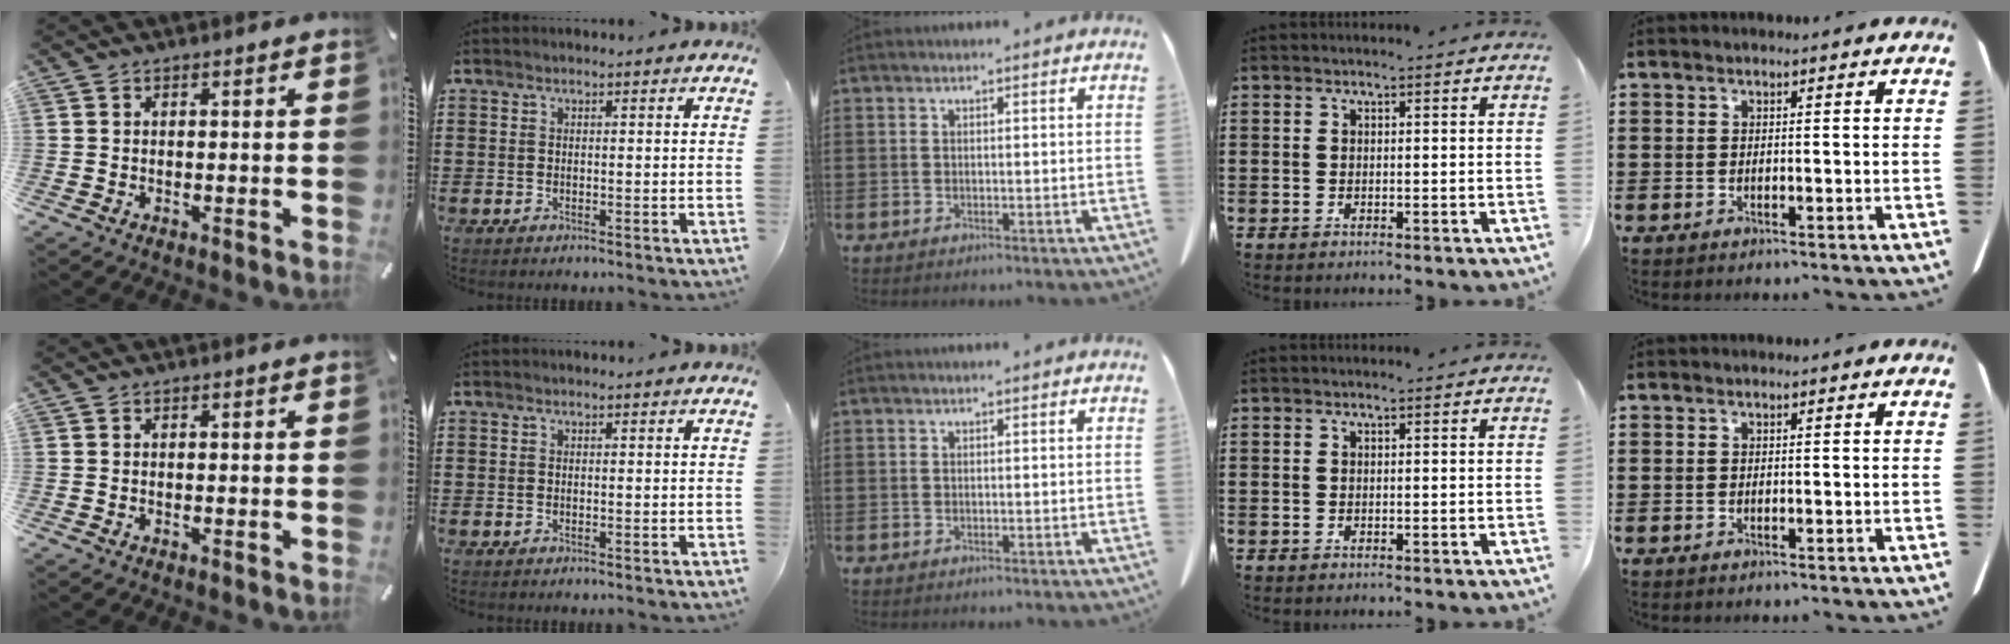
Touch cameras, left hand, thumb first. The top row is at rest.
{}